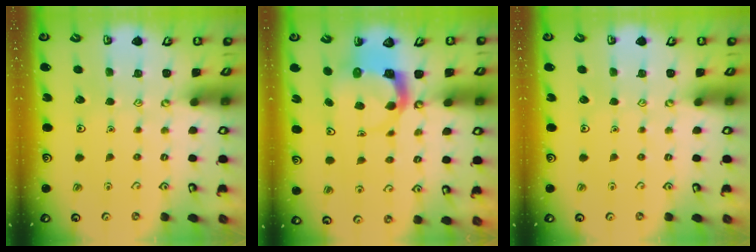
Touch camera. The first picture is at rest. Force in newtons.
{"total": 4.5, "press": 4.5, "slide": 0.3}
{"total": 0.0}